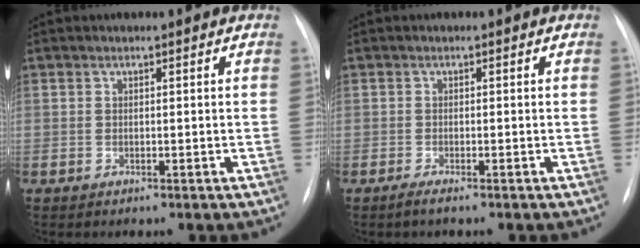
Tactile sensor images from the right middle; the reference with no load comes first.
{"total": 1.0, "force": [-0.7, -0.1, 0.7], "torque": [-0.018, -0.004, -0.017]}